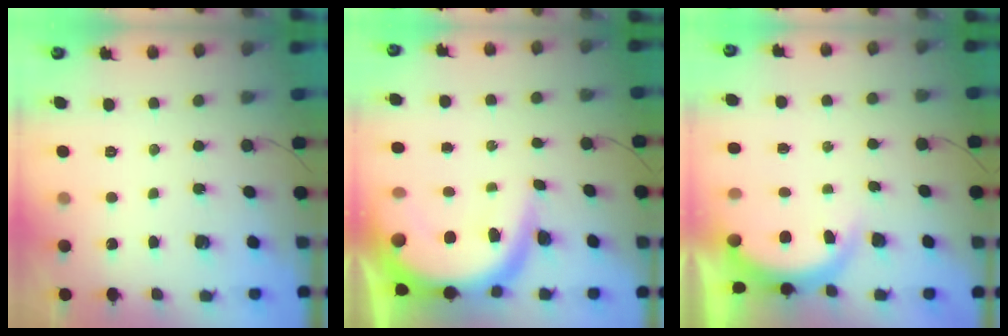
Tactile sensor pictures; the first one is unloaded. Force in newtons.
{"total": 11.6, "press": 11.5, "slide": 1.0}
{"total": 5.5, "press": 5.5, "slide": 0.4}